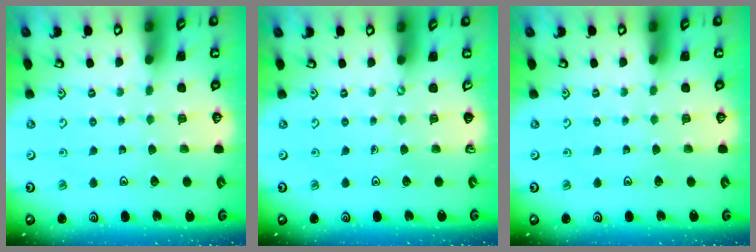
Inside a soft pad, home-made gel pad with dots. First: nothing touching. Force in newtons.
{"total": 0.0}
{"total": 0.0}